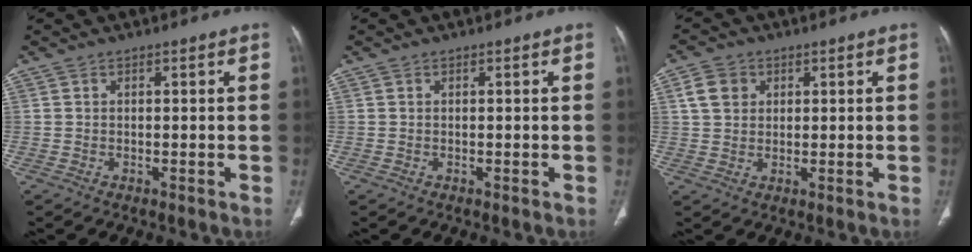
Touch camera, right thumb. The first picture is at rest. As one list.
[{"total": 0.0}, {"total": 4.8, "force": [1.6, 3.9, 2.3], "torque": [-0.027, 0.002, 0.028]}]